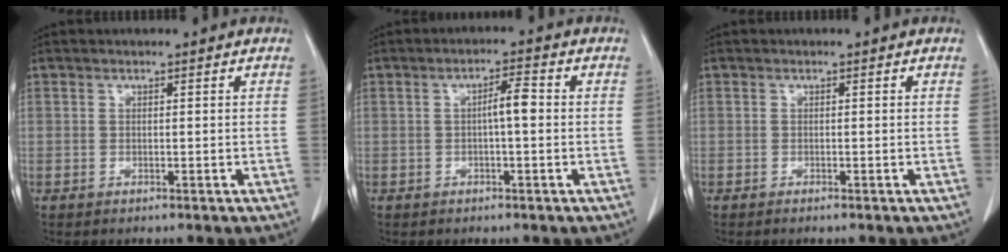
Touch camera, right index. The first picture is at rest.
{"total": 3.3, "force": [-0.1, 0.5, 3.3], "torque": [-0.055, 0.009, -0.001]}
{"total": 0.5, "force": [-0.4, -0.1, 0.4], "torque": [-0.009, -0.001, -0.009]}